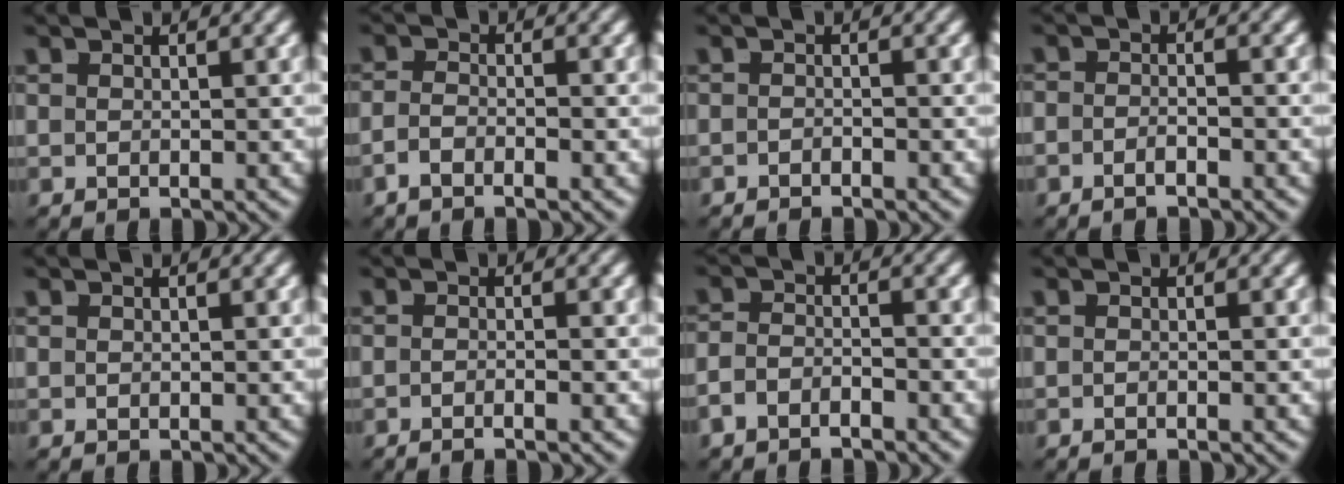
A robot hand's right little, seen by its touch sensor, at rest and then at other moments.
{"total": 1.9, "force": [-1.6, 0.2, 1.1], "torque": [-0.019, -0.008, -0.027]}
{"total": 1.4, "force": [-1.2, -0.5, -0.3], "torque": [0.010, -0.005, -0.019]}
{"total": 1.9, "force": [-1.7, 0.5, 0.8], "torque": [-0.015, -0.002, -0.032]}
{"total": 0.0}
{"total": 1.5, "force": [-1.2, -0.7, 0.6], "torque": [-0.007, 0.000, -0.023]}
{"total": 2.4, "force": [-2.1, 0.7, 0.9], "torque": [-0.015, -0.010, -0.035]}
{"total": 0.7, "force": [-0.5, -0.3, 0.2], "torque": [-0.002, 0.002, -0.011]}